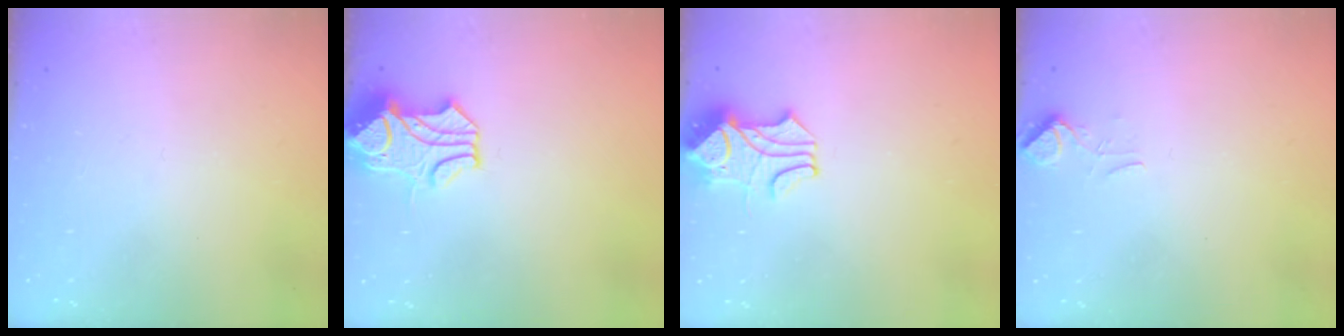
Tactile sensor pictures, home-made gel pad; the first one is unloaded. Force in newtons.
{"total": 1.7, "press": 1.1, "slide": 1.3}
{"total": 2.2, "press": 1.8, "slide": 1.2}
{"total": 2.6, "press": 2.5, "slide": 0.7}